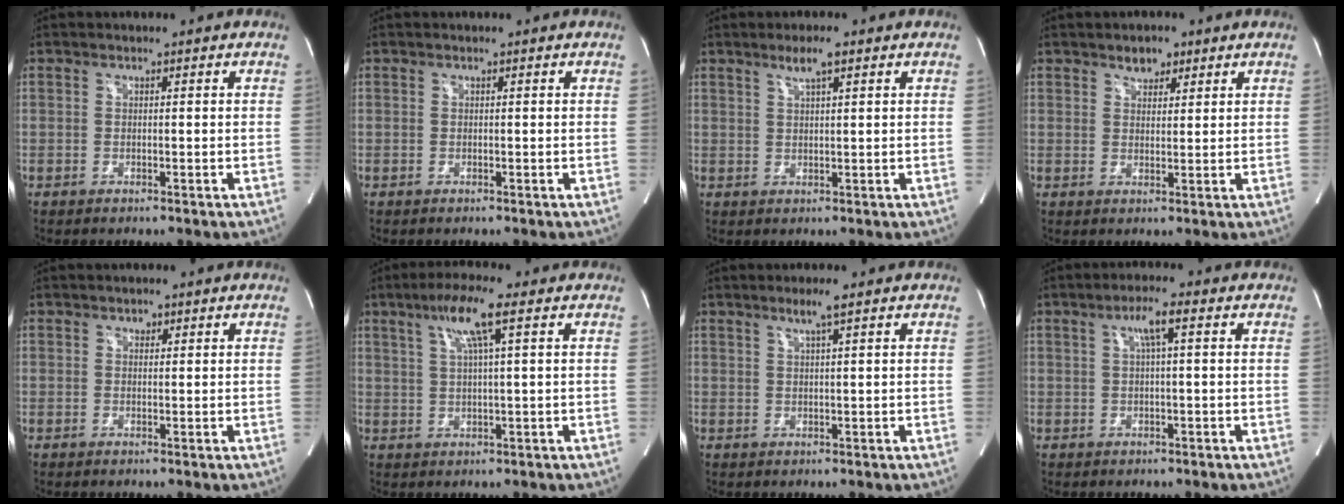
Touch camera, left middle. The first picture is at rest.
{"total": 0.0}
{"total": 3.1, "force": [2.0, 0.2, 2.4], "torque": [-0.049, 0.003, 0.037]}
{"total": 2.8, "force": [2.0, 1.6, 1.3], "torque": [-0.021, 0.003, 0.033]}
{"total": 0.9, "force": [0.6, 0.6, 0.4], "torque": [-0.005, -0.001, 0.008]}
{"total": 6.9, "force": [3.2, -0.1, 6.1], "torque": [-0.118, 0.011, 0.059]}
{"total": 2.6, "force": [1.6, -0.4, 2.0], "torque": [-0.042, -0.002, 0.031]}
{"total": 3.6, "force": [1.1, 0.1, 3.4], "torque": [-0.062, 0.010, 0.020]}